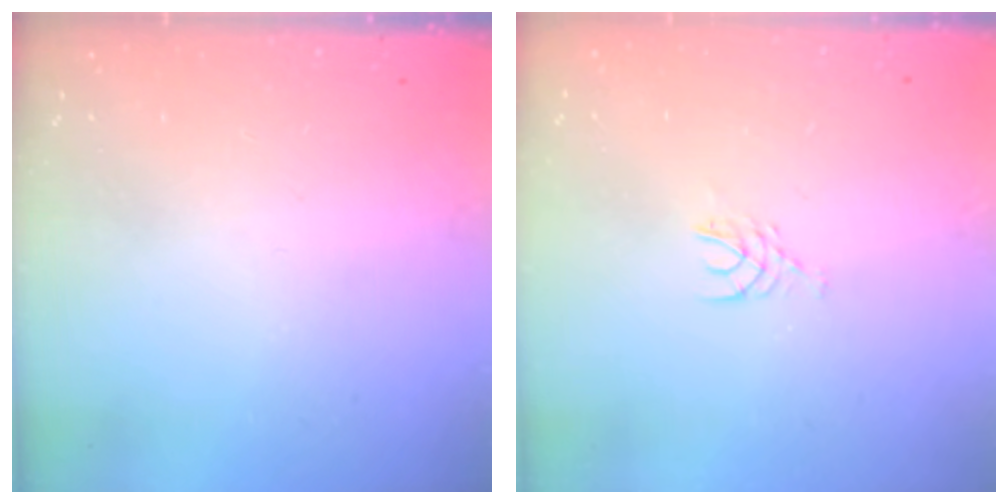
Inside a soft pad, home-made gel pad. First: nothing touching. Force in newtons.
{"total": 2.5, "press": 2.5, "slide": 0.2}